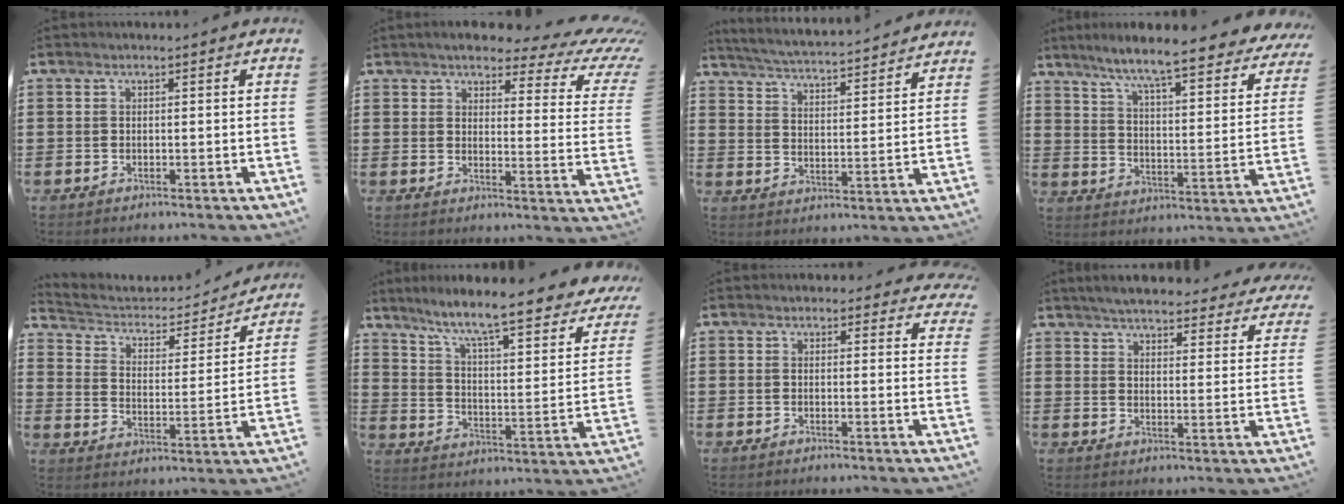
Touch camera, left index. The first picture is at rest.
{"total": 5.5, "force": [4.2, 1.4, 3.2], "torque": [-0.065, -0.027, 0.067]}
{"total": 4.1, "force": [3.9, -0.7, 0.8], "torque": [-0.037, -0.039, 0.060]}
{"total": 7.2, "force": [6.3, -0.7, 3.3], "torque": [-0.092, -0.053, 0.100]}
{"total": 3.3, "force": [2.7, 1.7, 1.0], "torque": [-0.040, -0.021, 0.037]}
{"total": 7.9, "force": [6.5, -0.3, 4.4], "torque": [-0.106, -0.061, 0.099]}
{"total": 1.9, "force": [1.7, 0.8, 0.2], "torque": [-0.002, -0.001, 0.030]}
{"total": 4.9, "force": [4.8, 0.1, 1.1], "torque": [-0.043, -0.027, 0.084]}